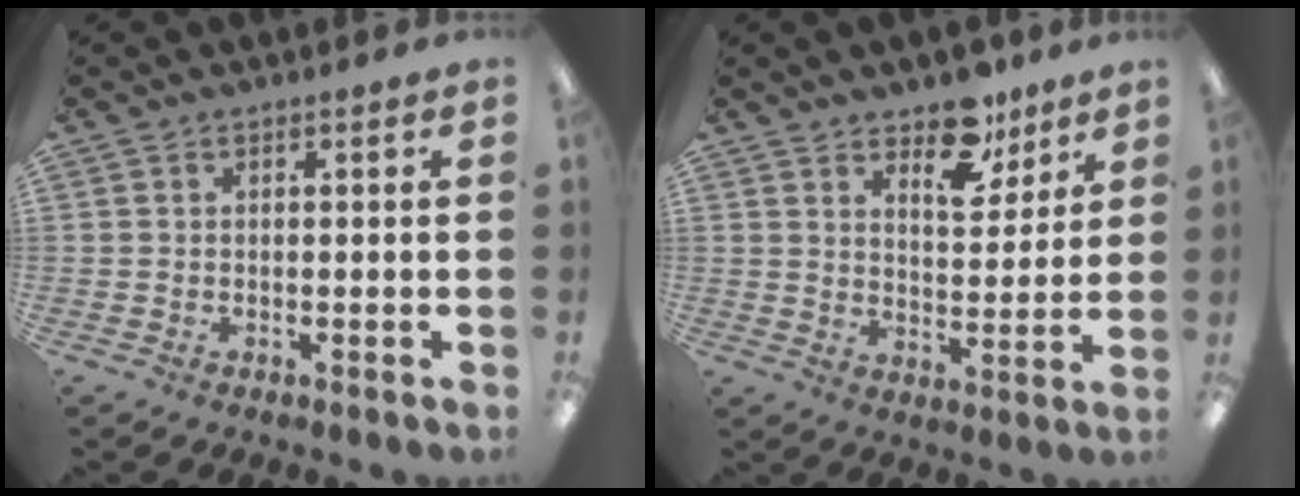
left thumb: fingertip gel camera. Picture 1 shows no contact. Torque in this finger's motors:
{"motor_torque": [0.16, 0.23, 0.06, -0.30, 0.06]}